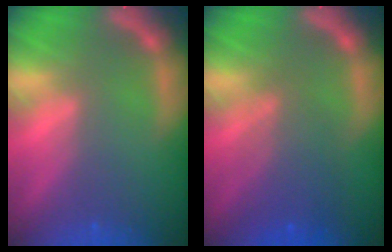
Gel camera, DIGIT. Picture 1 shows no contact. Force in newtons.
{"total": 5.1}